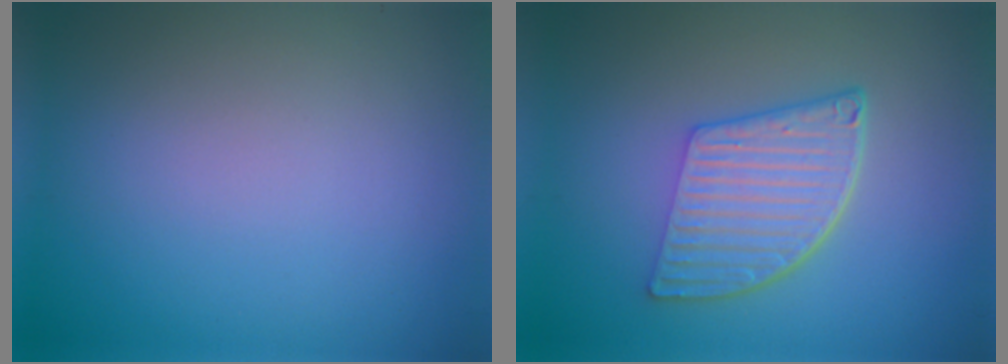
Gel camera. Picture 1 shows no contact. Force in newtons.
{"total": 5.9, "press": 4.3, "slide": 4.0}